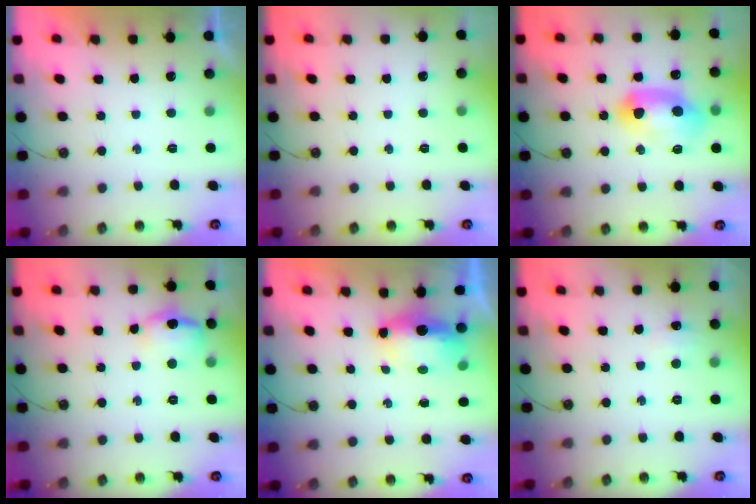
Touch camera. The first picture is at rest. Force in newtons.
{"total": 0.0}
{"total": 14.2, "press": 14.2, "slide": 0.8}
{"total": 11.2, "press": 11.2, "slide": 1.4}
{"total": 15.8, "press": 9.3, "slide": 12.8}
{"total": 5.1, "press": 5.1, "slide": 0.7}